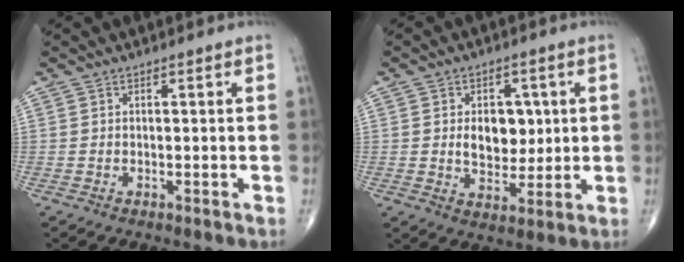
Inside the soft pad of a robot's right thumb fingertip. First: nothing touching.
{"total": 8.5, "force": [1.0, 5.9, 6.0], "torque": [-0.051, -0.007, 0.024]}